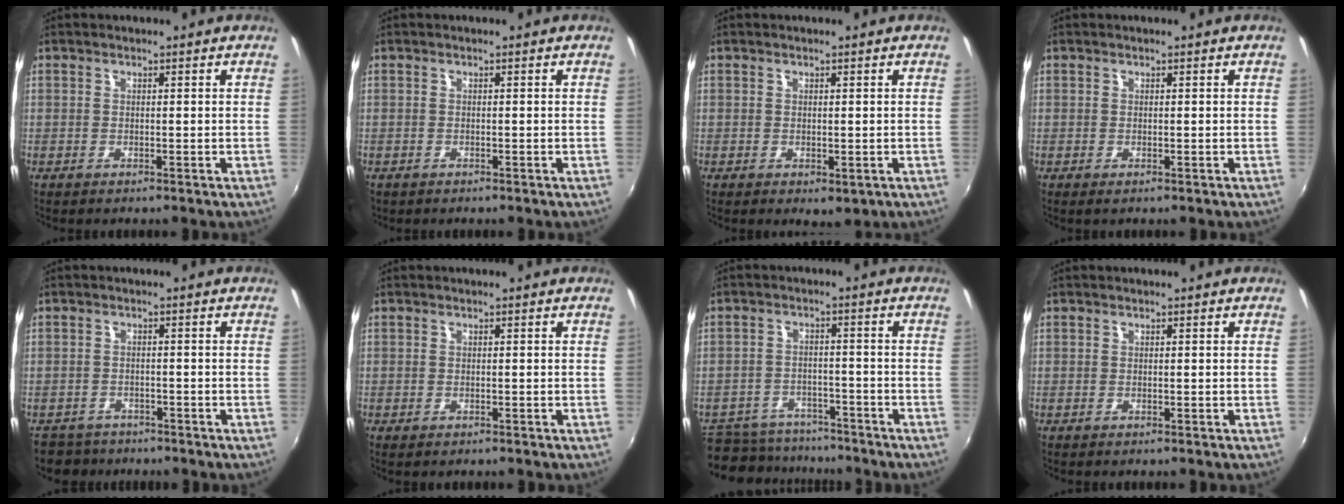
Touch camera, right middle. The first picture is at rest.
{"total": 0.8, "force": [-0.5, 0.5, 0.2], "torque": [-0.007, -0.003, -0.009]}
{"total": 1.7, "force": [0.0, 1.1, 1.2], "torque": [-0.017, -0.006, 0.003]}
{"total": 0.0}
{"total": 4.4, "force": [-3.6, 2.5, 0.1], "torque": [-0.017, 0.005, -0.064]}
{"total": 0.5, "force": [-0.3, 0.3, 0.2], "torque": [-0.005, -0.004, -0.007]}
{"total": 10.7, "force": [-8.9, 5.6, 2.4], "torque": [-0.073, 0.011, -0.128]}
{"total": 0.0}